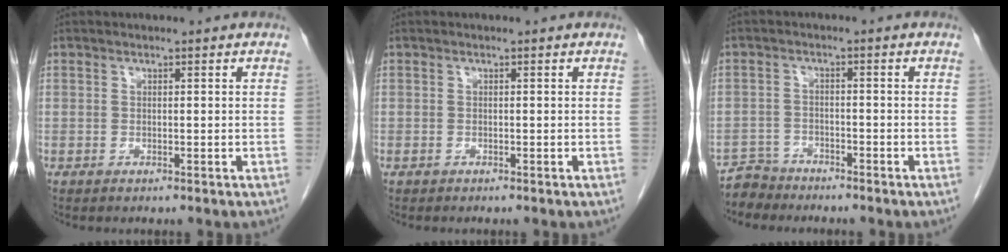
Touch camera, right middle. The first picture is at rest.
{"total": 0.0}
{"total": 3.5, "force": [-3.3, 1.0, -0.9], "torque": [0.017, -0.005, -0.061]}